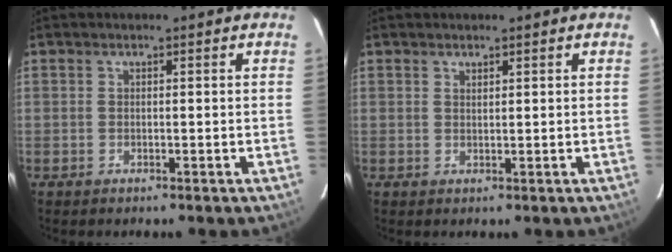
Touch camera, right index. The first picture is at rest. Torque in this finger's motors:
{"motor_torque": [-0.13, 0.28, -0.06, -0.01]}